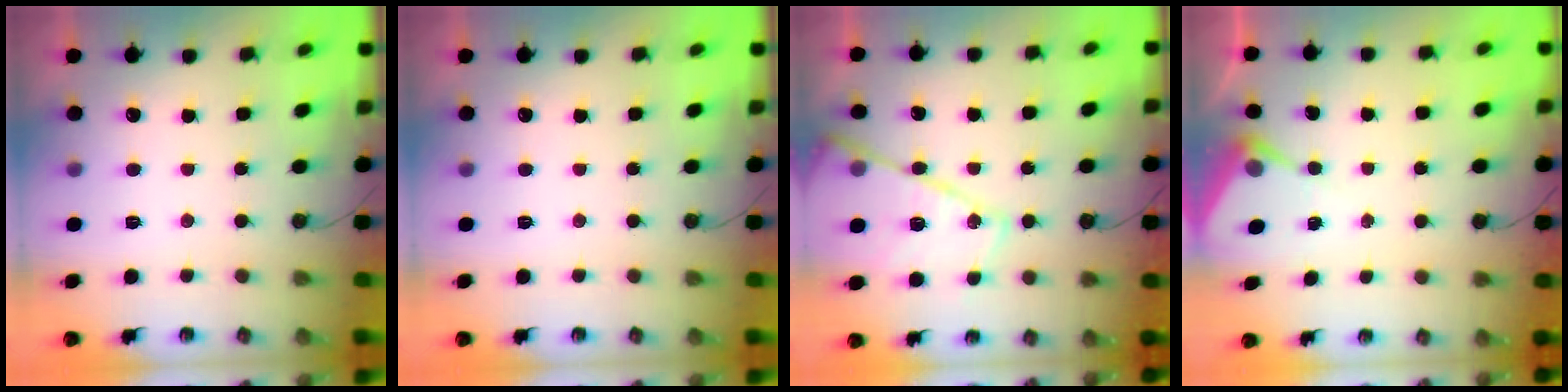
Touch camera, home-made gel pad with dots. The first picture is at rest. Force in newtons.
{"total": 0.0}
{"total": 19.4, "press": 19.3, "slide": 1.6}
{"total": 5.8, "press": 5.8, "slide": 0.3}